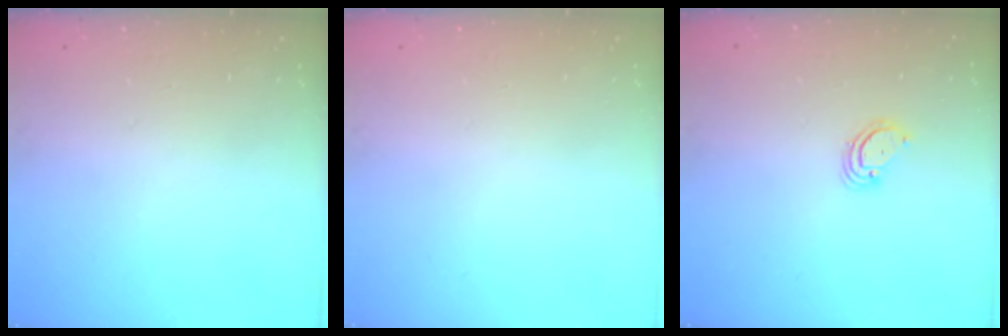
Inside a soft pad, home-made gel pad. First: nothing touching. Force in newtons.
{"total": 0.0}
{"total": 3.6, "press": 3.6, "slide": 0.3}